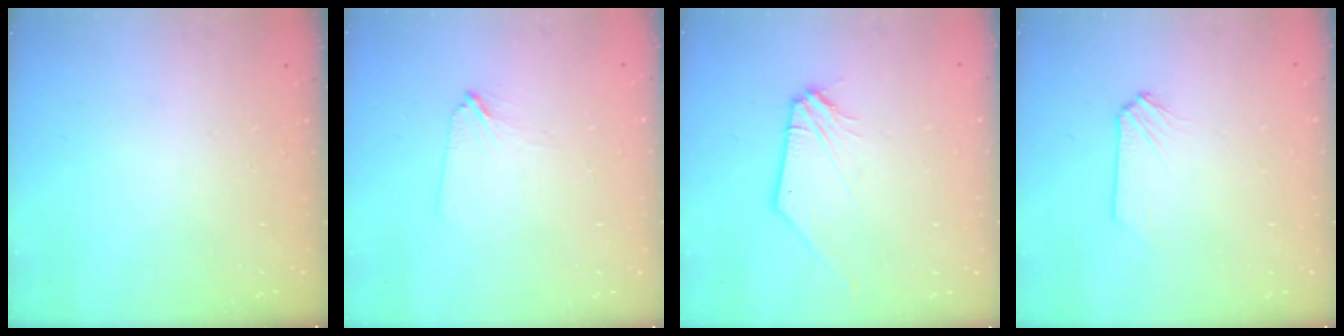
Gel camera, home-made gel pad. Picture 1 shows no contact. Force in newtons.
{"total": 1.8, "press": 1.7, "slide": 0.4}
{"total": 1.9, "press": 1.9, "slide": 0.3}
{"total": 0.0}